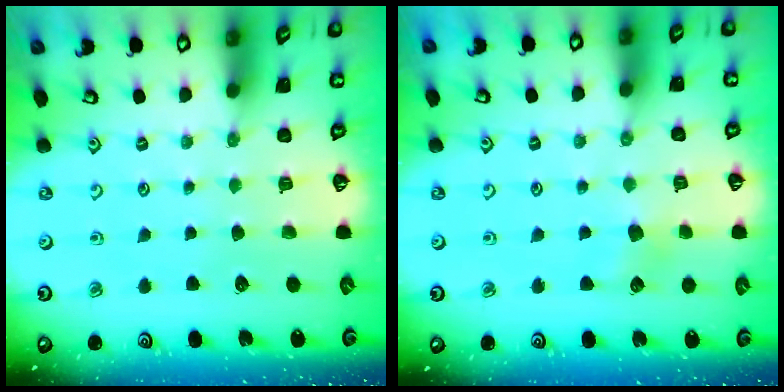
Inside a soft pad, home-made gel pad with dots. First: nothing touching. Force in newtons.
{"total": 6.0, "press": 6.0, "slide": 0.5}